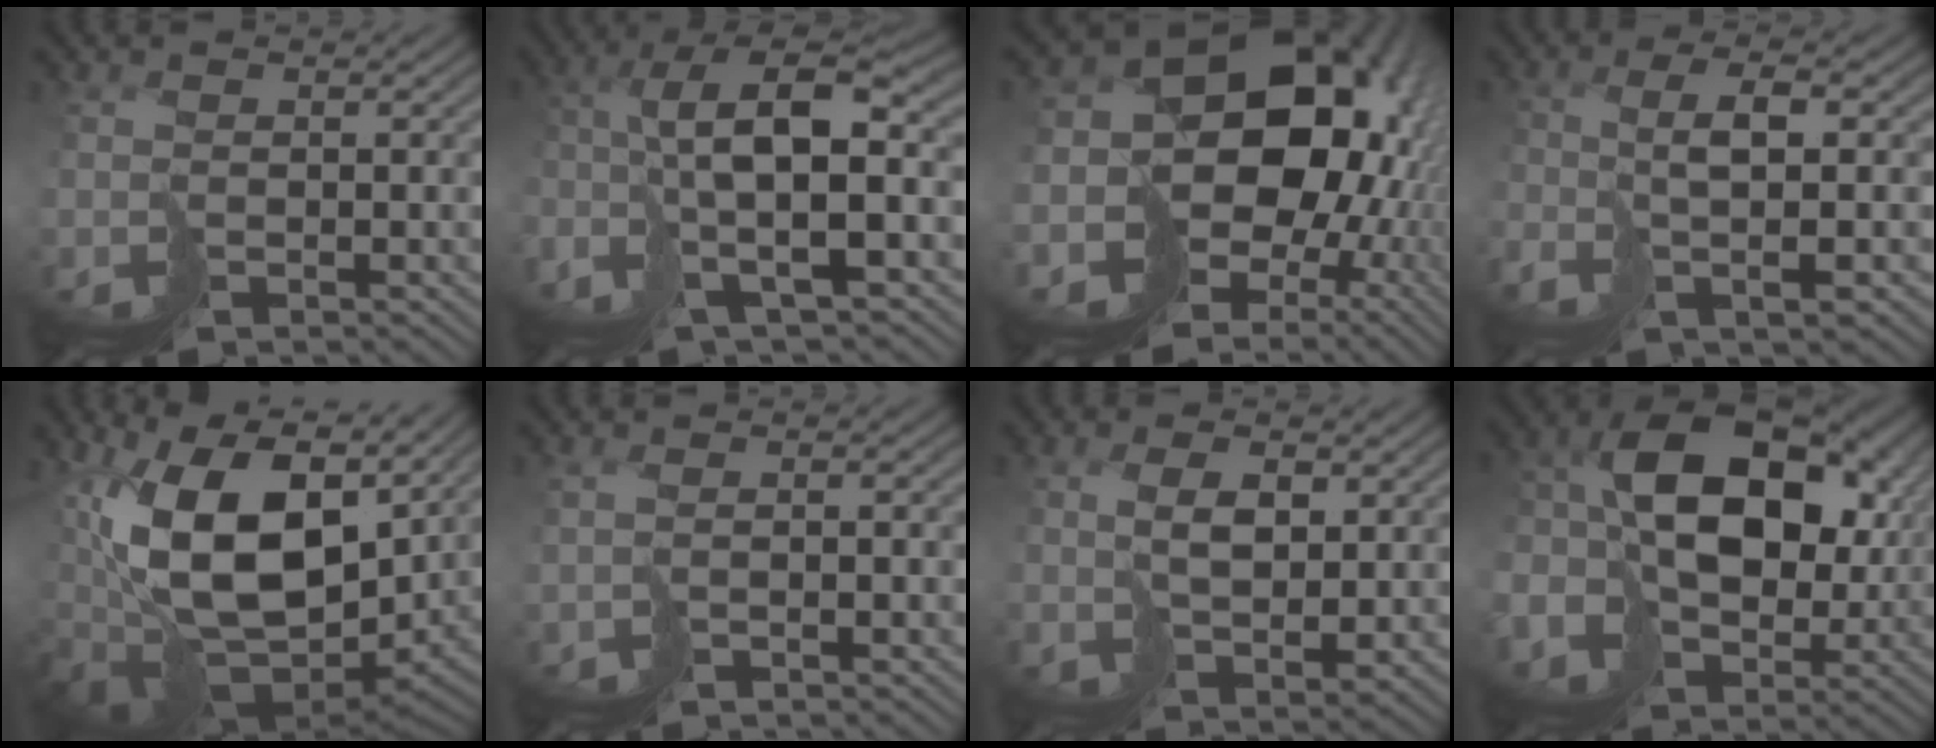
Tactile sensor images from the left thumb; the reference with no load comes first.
{"total": 11.3, "force": [-2.3, 3.5, 10.5], "torque": [-0.221, -0.002, -0.039]}
{"total": 17.2, "force": [0.1, 13.5, 10.5], "torque": [-0.207, -0.038, 0.038]}
{"total": 5.6, "force": [-0.7, 0.7, 5.5], "torque": [-0.104, 0.005, -0.013]}
{"total": 18.0, "force": [4.7, 9.3, 14.7], "torque": [-0.294, -0.009, 0.091]}
{"total": 1.4, "force": [-0.4, 0.5, 1.3], "torque": [-0.035, -0.002, -0.005]}
{"total": 4.5, "force": [2.3, 1.7, 3.5], "torque": [-0.076, -0.001, 0.054]}
{"total": 14.6, "force": [1.4, 9.9, 10.6], "torque": [-0.183, -0.005, 0.038]}